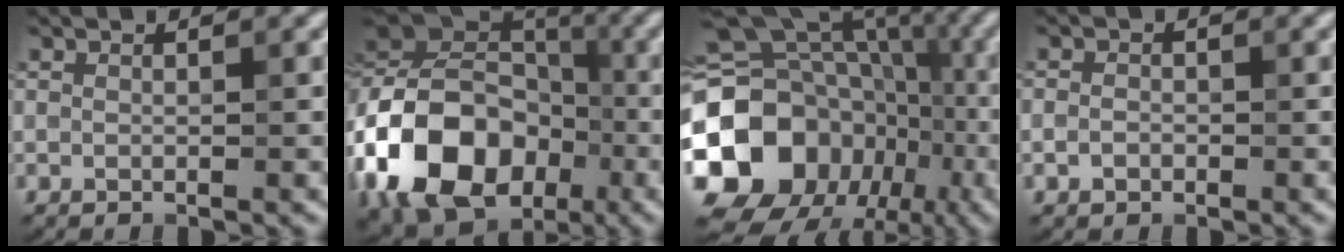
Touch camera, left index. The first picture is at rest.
{"total": 14.4, "force": [-4.8, 10.5, 8.5], "torque": [-0.176, 0.009, -0.101]}
{"total": 19.2, "force": [-5.0, 16.3, 8.8], "torque": [-0.185, -0.001, -0.103]}
{"total": 1.0, "force": [-0.4, 0.7, 0.5], "torque": [-0.003, 0.006, -0.013]}